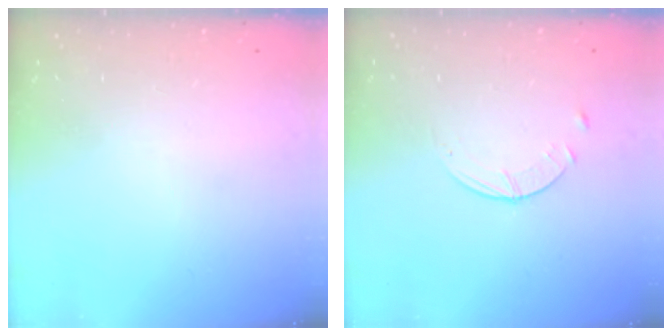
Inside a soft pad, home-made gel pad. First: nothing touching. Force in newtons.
{"total": 2.6, "press": 2.5, "slide": 0.3}